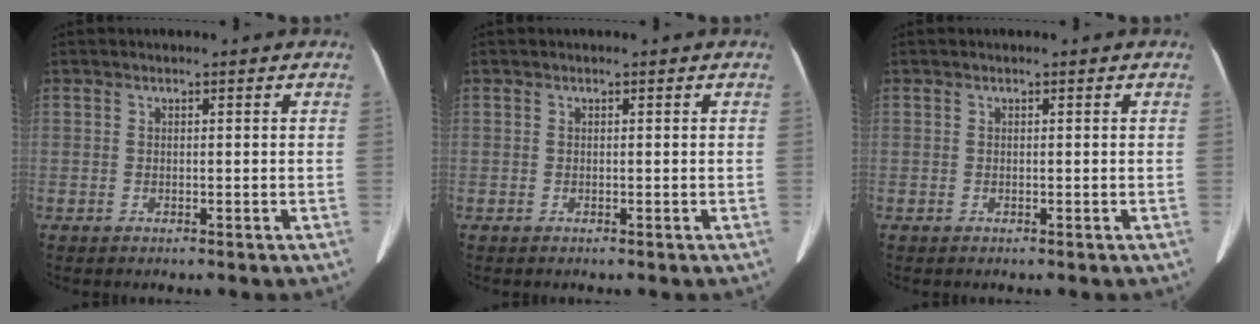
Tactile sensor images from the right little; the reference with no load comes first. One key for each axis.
{"total": 0.0}
{"total": 0.0}